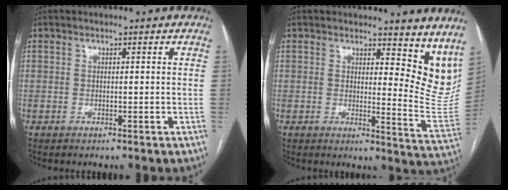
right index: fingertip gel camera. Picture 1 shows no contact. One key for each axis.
{"total": 1.4, "fx": 0.8, "fy": 0.3, "fz": 1.2, "tx": -0.019, "ty": -0.002, "tz": 0.007}